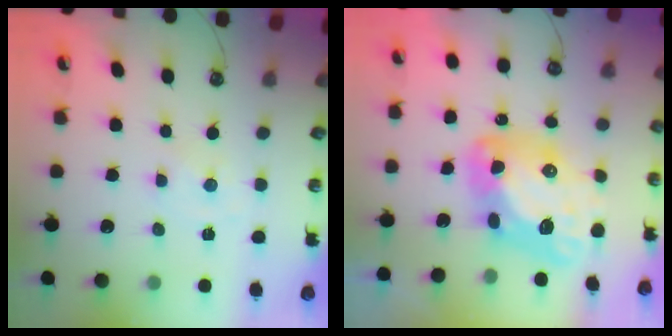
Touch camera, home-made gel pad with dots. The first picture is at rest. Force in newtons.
{"total": 17.9, "press": 17.8, "slide": 1.9}